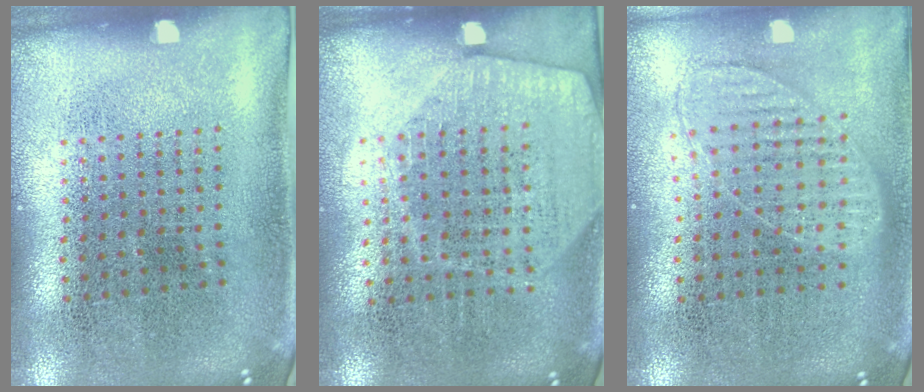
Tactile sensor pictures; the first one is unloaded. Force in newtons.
{"total": 1.7, "press": 1.6, "slide": 0.8}
{"total": 0.9, "press": 0.9, "slide": 0.2}